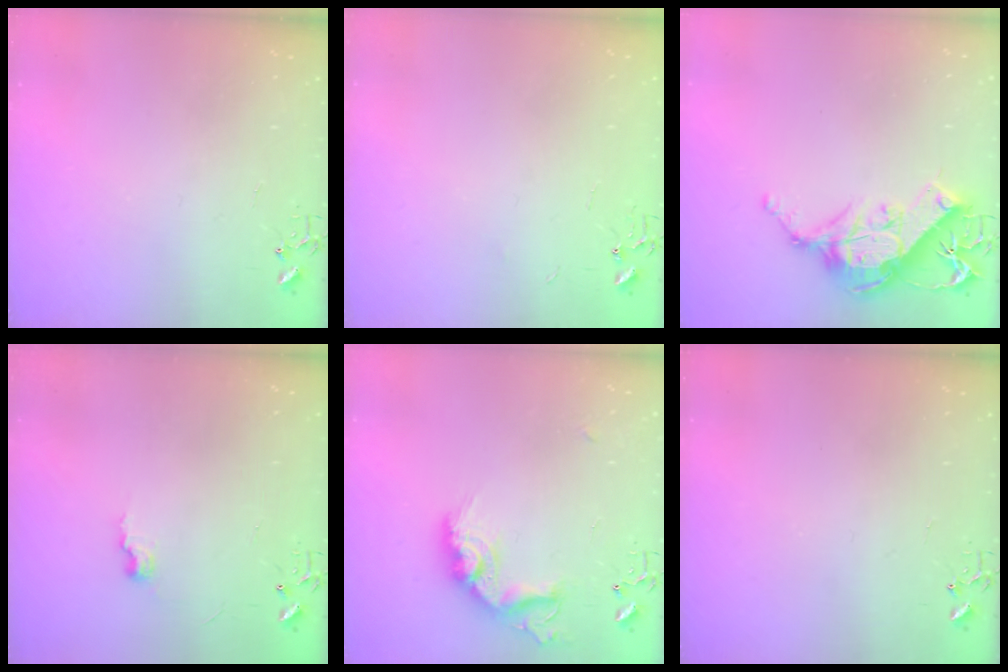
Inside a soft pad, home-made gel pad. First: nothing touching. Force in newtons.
{"total": 2.4, "press": 2.4, "slide": 0.3}
{"total": 15.3, "press": 15.1, "slide": 2.1}
{"total": 7.0, "press": 7.0, "slide": 0.6}
{"total": 16.9, "press": 16.9, "slide": 1.2}
{"total": 0.0}